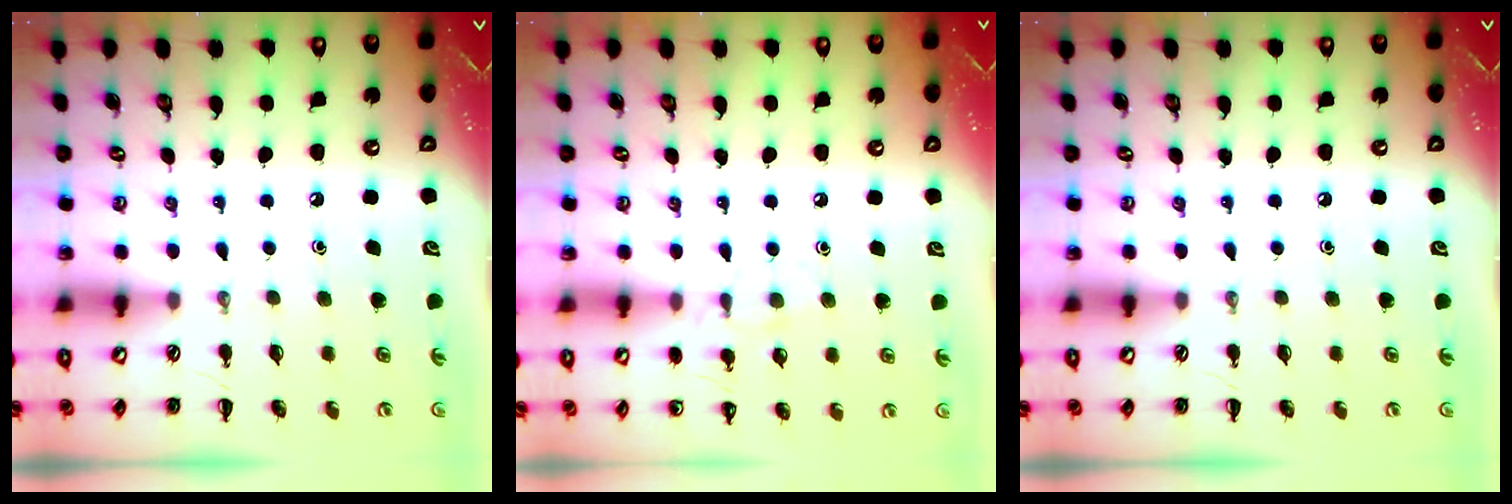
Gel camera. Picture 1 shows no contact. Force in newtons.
{"total": 7.2, "press": 6.9, "slide": 2.0}
{"total": 0.0}